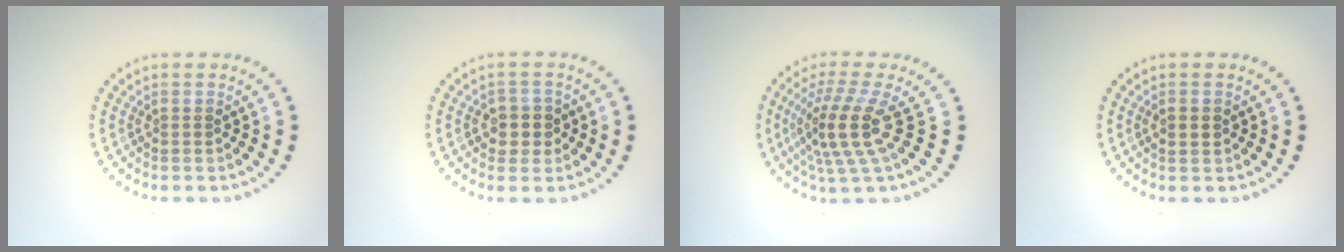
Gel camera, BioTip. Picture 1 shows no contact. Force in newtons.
{"total": 2.4, "press": 2.3, "slide": 0.9}
{"total": 4.6, "press": 3.4, "slide": 3.1}
{"total": 1.9, "press": 1.9, "slide": 0.2}